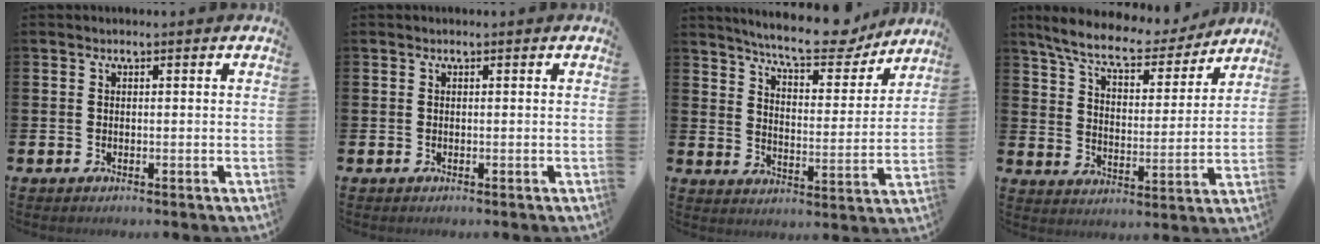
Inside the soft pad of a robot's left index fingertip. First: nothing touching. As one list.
[{"total": 0.0}, {"total": 9.6, "force": [8.7, 1.8, 3.7], "torque": [-0.081, -0.051, 0.150]}, {"total": 8.5, "force": [7.6, 1.9, 3.2], "torque": [-0.094, -0.046, 0.131]}]